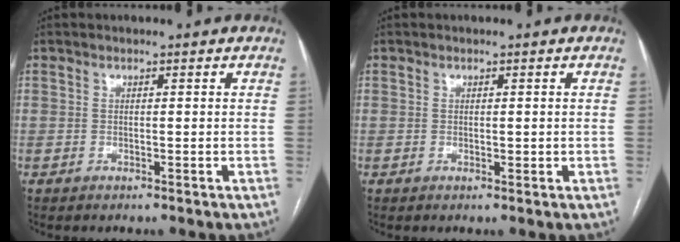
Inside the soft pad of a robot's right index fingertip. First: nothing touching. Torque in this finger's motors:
{"motor_torque": [-0.20, 0.49, 0.00, 0.02]}